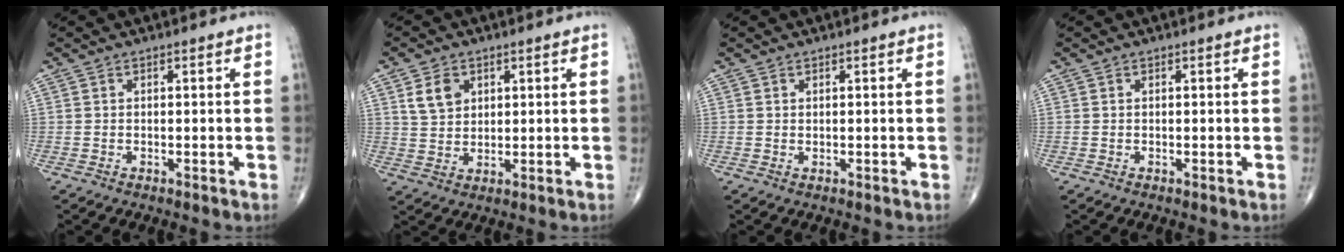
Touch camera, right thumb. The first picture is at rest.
{"total": 5.3, "force": [2.3, 3.9, 2.7], "torque": [-0.034, -0.011, 0.046]}
{"total": 0.0}
{"total": 0.0}